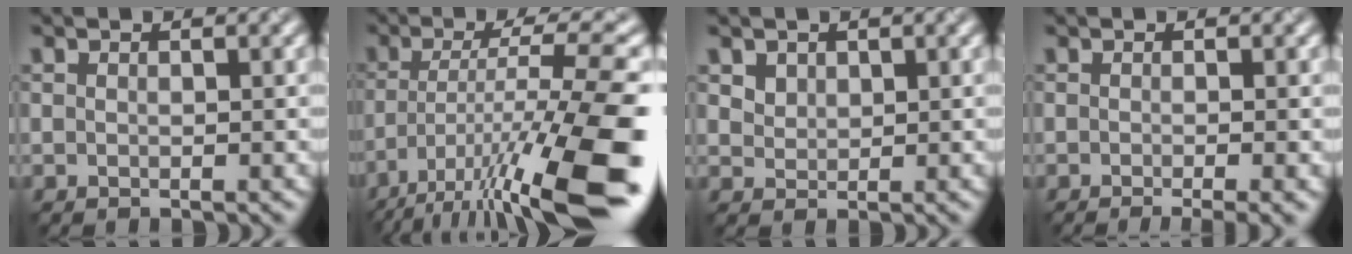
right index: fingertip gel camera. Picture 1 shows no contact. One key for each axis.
{"total": 14.5, "fx": -7.7, "fy": 2.8, "fz": 12.0, "tx": -0.204, "ty": 0.003, "tz": -0.126}
{"total": 1.9, "fx": 1.1, "fy": 1.3, "fz": 0.6, "tx": -0.018, "ty": -0.005, "tz": 0.032}
{"total": 2.9, "fx": -1.1, "fy": 0.9, "fz": 2.5, "tx": -0.024, "ty": -0.007, "tz": -0.017}